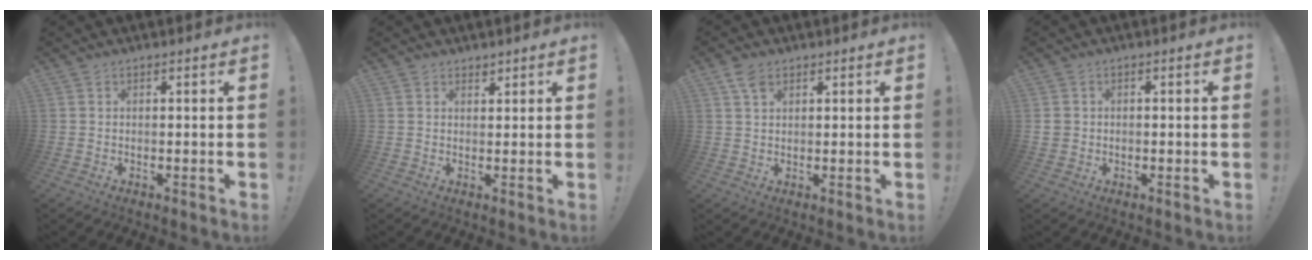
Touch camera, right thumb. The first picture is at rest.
{"total": 1.6, "force": [1.3, 0.8, 0.2], "torque": [0.009, -0.010, 0.023]}
{"total": 3.9, "force": [2.4, 2.1, 2.4], "torque": [-0.033, -0.010, 0.043]}
{"total": 2.3, "force": [-0.3, 2.1, 0.9], "torque": [-0.016, 0.006, -0.004]}